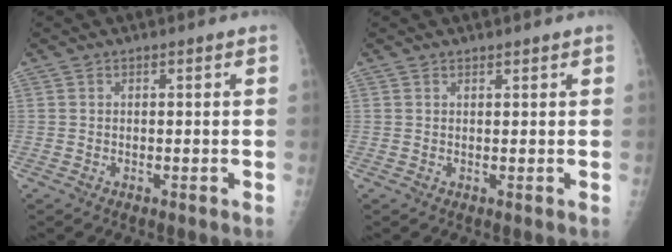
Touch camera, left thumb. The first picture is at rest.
{"total": 0.6, "force": [0.5, 0.2, 0.1], "torque": [-0.002, -0.005, 0.009]}